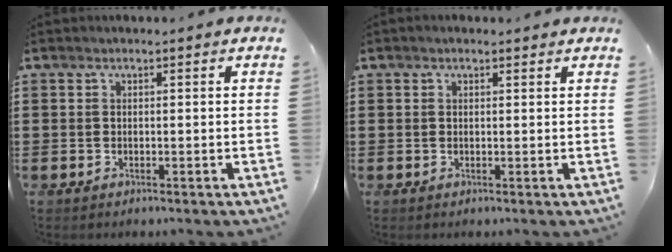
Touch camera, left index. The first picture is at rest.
{"total": 0.7, "force": [0.4, 0.2, 0.5], "torque": [-0.009, 0.003, 0.008]}